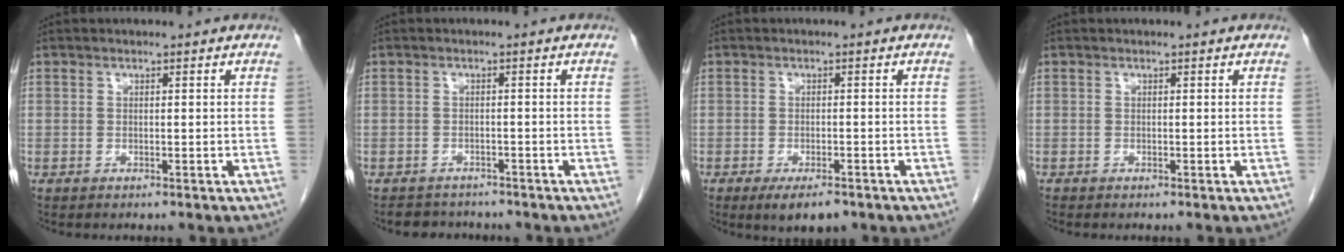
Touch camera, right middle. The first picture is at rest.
{"total": 4.0, "force": [-3.7, 1.5, 0.2], "torque": [-0.007, -0.003, -0.052]}
{"total": 5.9, "force": [-3.9, 2.0, 3.9], "torque": [-0.062, -0.011, -0.057]}
{"total": 0.0}